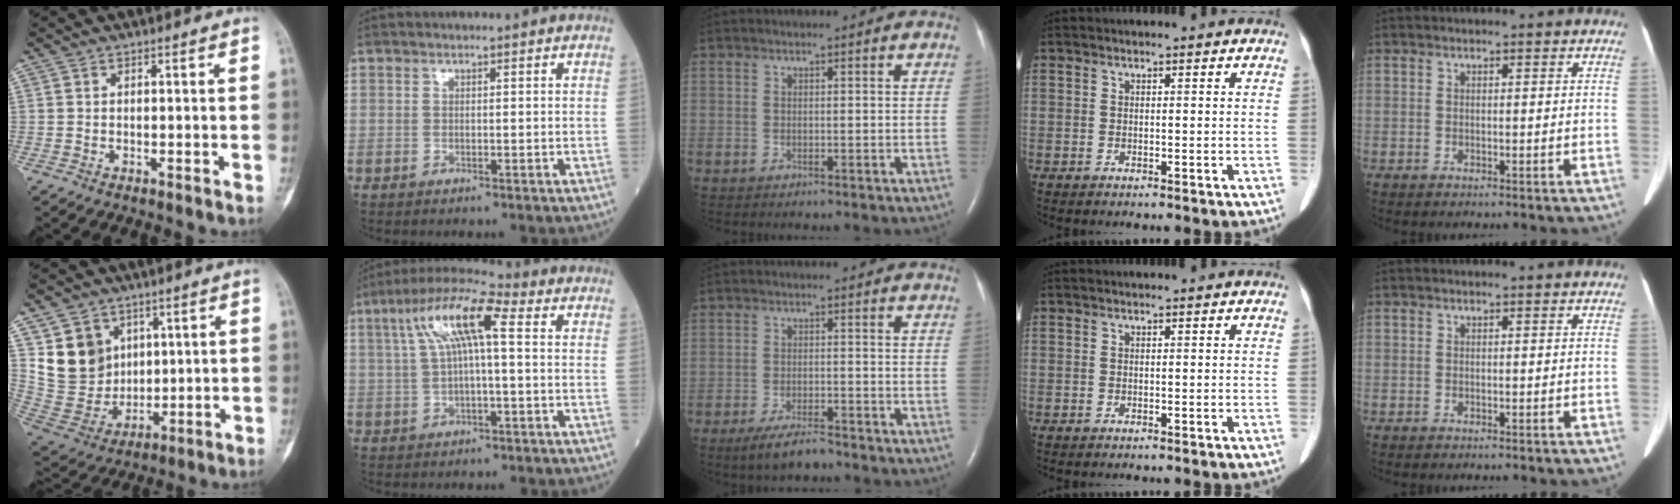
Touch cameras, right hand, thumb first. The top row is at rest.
{"thumb": {"total": 12.5, "force": [5.0, 10.4, 4.7], "torque": [-0.060, -0.023, 0.117]}, "index": {"total": 10.7, "force": [2.7, 1.9, 10.2], "torque": [-0.204, 0.038, 0.044]}, "middle": {"total": 5.0, "force": [-4.0, 1.0, 2.9], "torque": [-0.063, -0.008, -0.070]}}